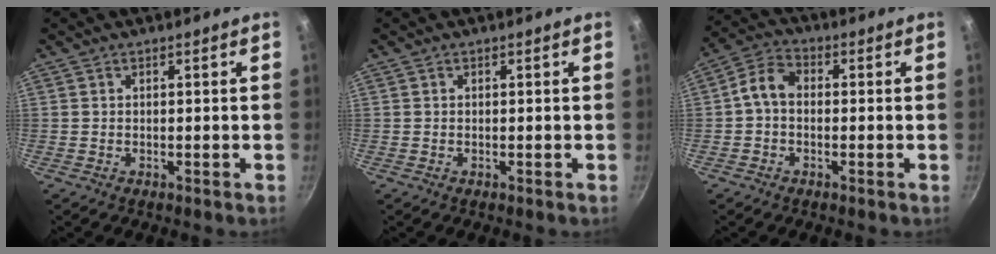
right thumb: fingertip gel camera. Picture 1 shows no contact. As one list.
[{"total": 0.0}, {"total": 5.6, "force": [-0.4, 4.0, 3.9], "torque": [-0.071, 0.024, -0.023]}]